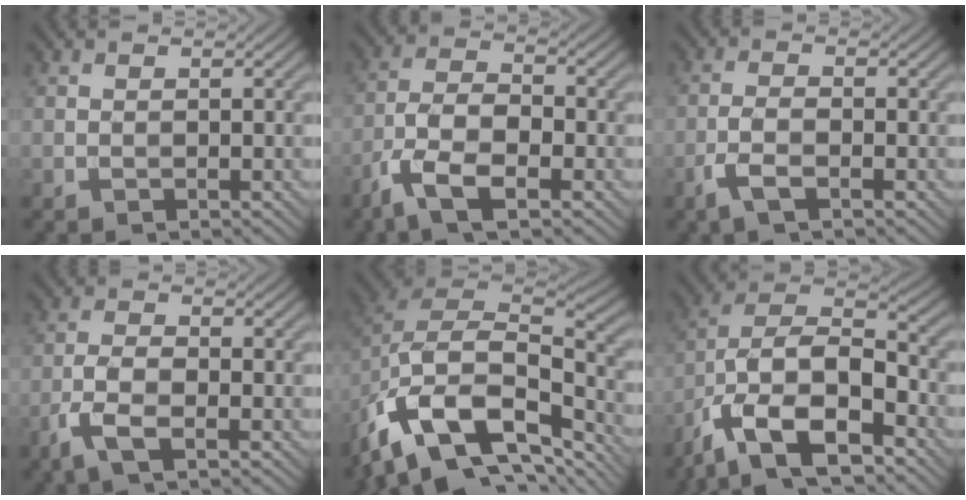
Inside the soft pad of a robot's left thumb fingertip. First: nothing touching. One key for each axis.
{"total": 8.3, "fx": -4.7, "fy": 3.3, "fz": 6.0, "tx": -0.124, "ty": -0.002, "tz": -0.100}
{"total": 3.4, "fx": -1.9, "fy": 1.0, "fz": 2.6, "tx": -0.063, "ty": 0.002, "tz": -0.044}
{"total": 4.9, "fx": -2.6, "fy": 1.8, "fz": 3.8, "tx": -0.088, "ty": -0.002, "tz": -0.059}
{"total": 16.6, "fx": -9.4, "fy": 9.0, "fz": 10.3, "tx": -0.249, "ty": -0.031, "tz": -0.155}
{"total": 15.6, "fx": -8.6, "fy": 7.4, "fz": 10.8, "tx": -0.213, "ty": -0.017, "tz": -0.161}